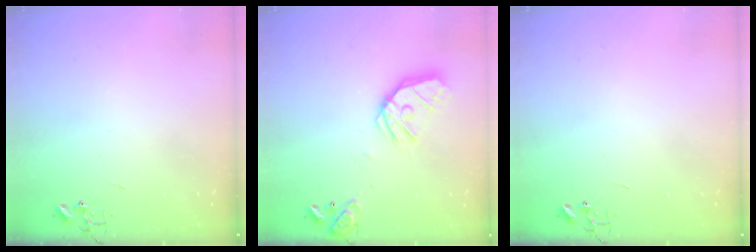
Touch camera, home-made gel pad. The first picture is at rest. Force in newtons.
{"total": 16.5, "press": 16.3, "slide": 2.2}
{"total": 0.0}